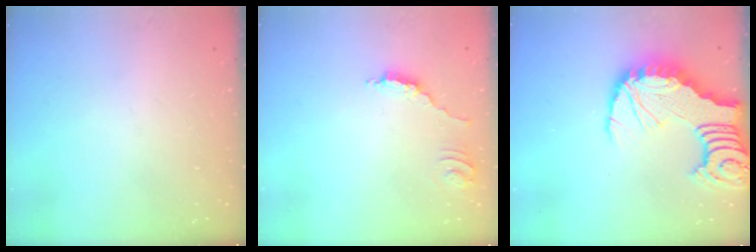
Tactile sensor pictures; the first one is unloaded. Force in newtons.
{"total": 3.9, "press": 3.9, "slide": 0.4}
{"total": 15.9, "press": 15.8, "slide": 1.9}